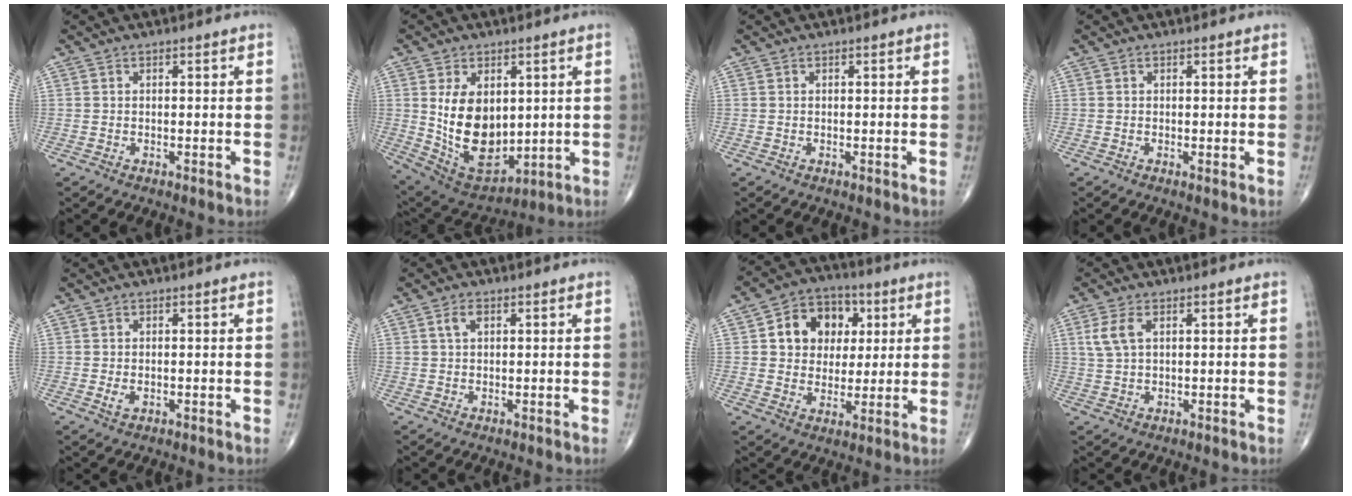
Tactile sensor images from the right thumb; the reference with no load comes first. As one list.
[{"total": 15.2, "force": [1.6, 9.6, 11.7], "torque": [-0.168, -0.019, 0.058]}, {"total": 0.0}, {"total": 0.5, "force": [0.0, 0.1, 0.5], "torque": [-0.012, -0.003, -0.003]}, {"total": 1.8, "force": [-0.3, 1.1, 1.4], "torque": [-0.026, -0.003, -0.003]}, {"total": 2.1, "force": [0.9, 1.2, 1.6], "torque": [-0.032, 0.006, 0.018]}, {"total": 12.3, "force": [3.3, 9.8, 6.6], "torque": [-0.058, 0.001, 0.052]}, {"total": 4.3, "force": [1.5, 2.2, 3.4], "torque": [-0.084, 0.008, 0.033]}]